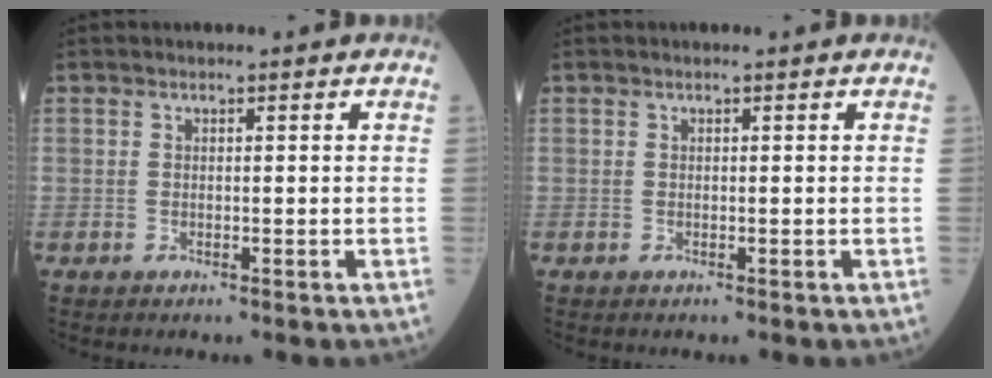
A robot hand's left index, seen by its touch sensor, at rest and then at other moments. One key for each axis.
{"total": 0.0}